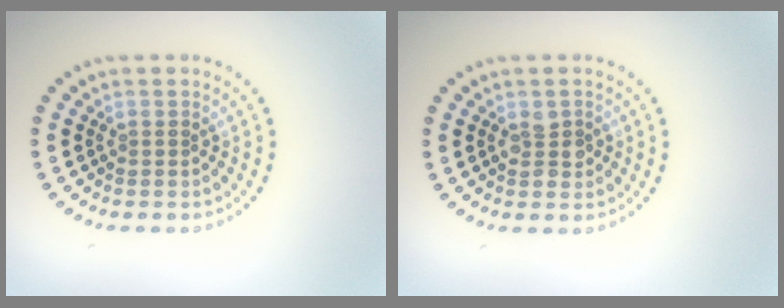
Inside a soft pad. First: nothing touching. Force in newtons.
{"total": 2.0, "press": 1.9, "slide": 0.2}